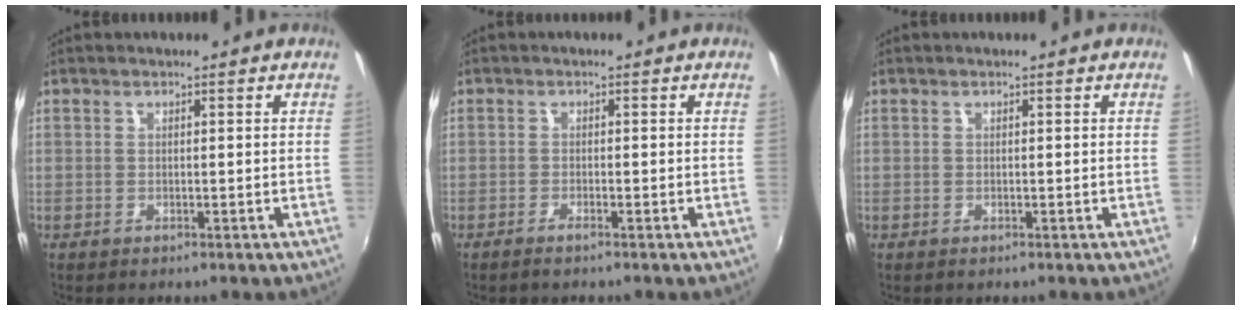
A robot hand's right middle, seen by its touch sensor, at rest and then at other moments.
{"total": 1.4, "force": [-1.1, -0.1, 0.8], "torque": [-0.023, -0.002, -0.026]}
{"total": 0.0}